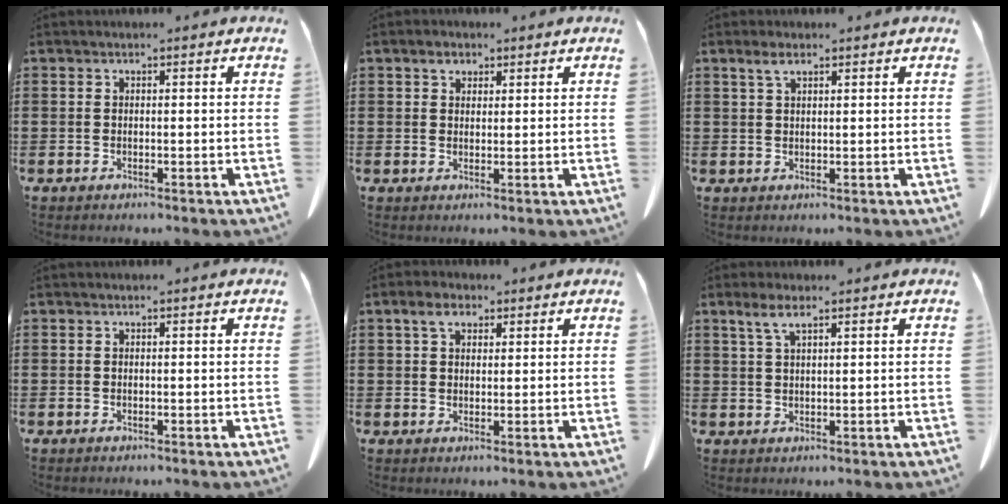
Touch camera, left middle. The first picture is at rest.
{"total": 2.4, "force": [1.6, 1.5, 1.0], "torque": [-0.018, 0.003, 0.027]}
{"total": 2.3, "force": [1.4, 0.7, 1.7], "torque": [-0.039, 0.003, 0.024]}
{"total": 0.0}
{"total": 3.7, "force": [2.2, 2.0, 2.2], "torque": [-0.042, 0.006, 0.037]}
{"total": 3.4, "force": [2.0, 0.7, 2.6], "torque": [-0.057, 0.003, 0.035]}